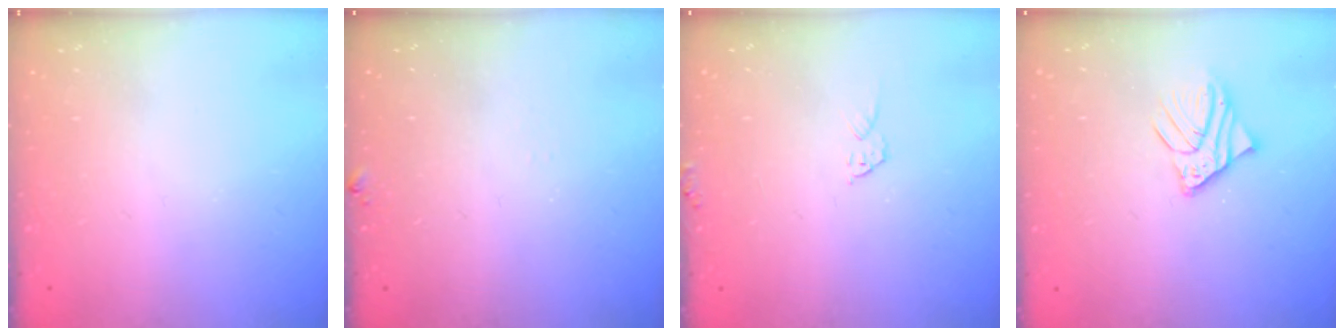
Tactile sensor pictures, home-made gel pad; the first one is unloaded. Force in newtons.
{"total": 4.1, "press": 4.0, "slide": 0.3}
{"total": 6.0, "press": 6.0, "slide": 0.2}
{"total": 5.8, "press": 5.8, "slide": 0.7}